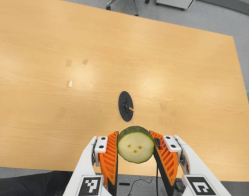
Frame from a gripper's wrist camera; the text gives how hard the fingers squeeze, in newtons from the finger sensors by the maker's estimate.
{"total": 7.5, "left": 6.8, "right": 8.1}